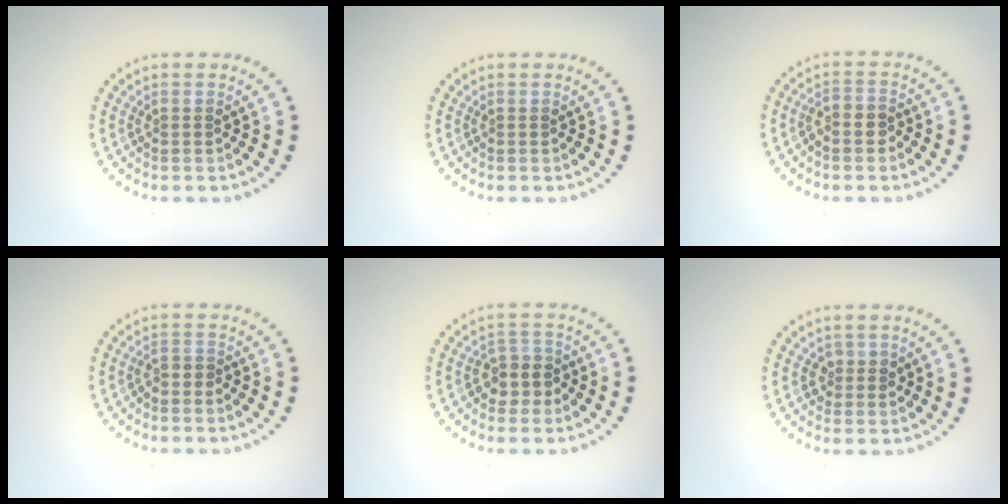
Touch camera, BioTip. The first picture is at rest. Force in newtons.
{"total": 0.0}
{"total": 2.1, "press": 1.9, "slide": 0.9}
{"total": 0.8, "press": 0.5, "slide": 0.6}
{"total": 2.6, "press": 2.2, "slide": 1.3}
{"total": 1.4, "press": 1.3, "slide": 0.4}